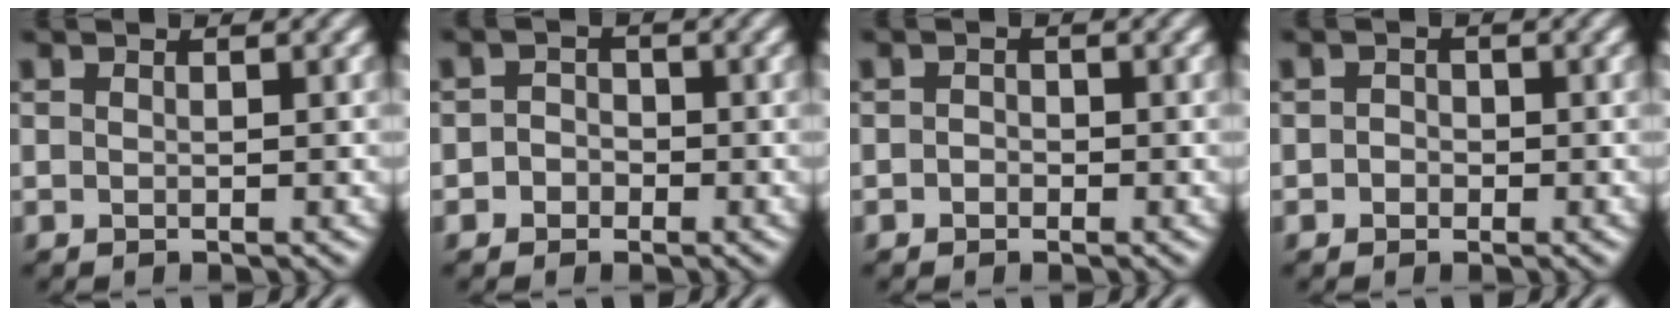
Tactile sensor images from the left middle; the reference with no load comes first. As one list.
[{"total": 1.6, "force": [-1.0, 1.2, 0.0], "torque": [0.023, 0.004, -0.028]}, {"total": 0.7, "force": [-0.6, 0.4, 0.0], "torque": [0.005, -0.001, -0.012]}, {"total": 0.8, "force": [-0.5, 0.7, 0.0], "torque": [0.009, -0.001, -0.012]}]